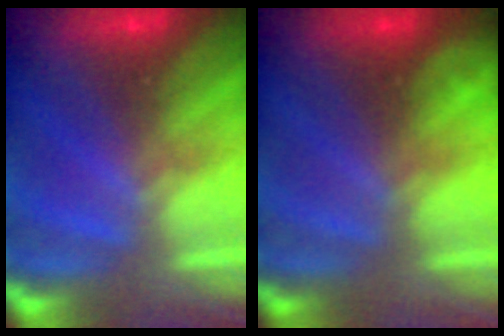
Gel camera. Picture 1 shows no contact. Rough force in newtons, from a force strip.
{"total": 1.8}